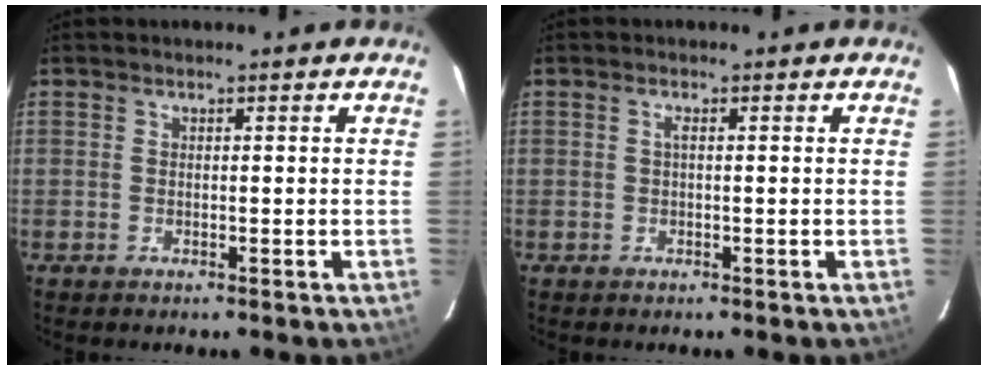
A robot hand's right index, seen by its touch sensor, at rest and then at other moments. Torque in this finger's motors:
{"motor_torque": [0.14, 0.16, 0.12, 0.03]}